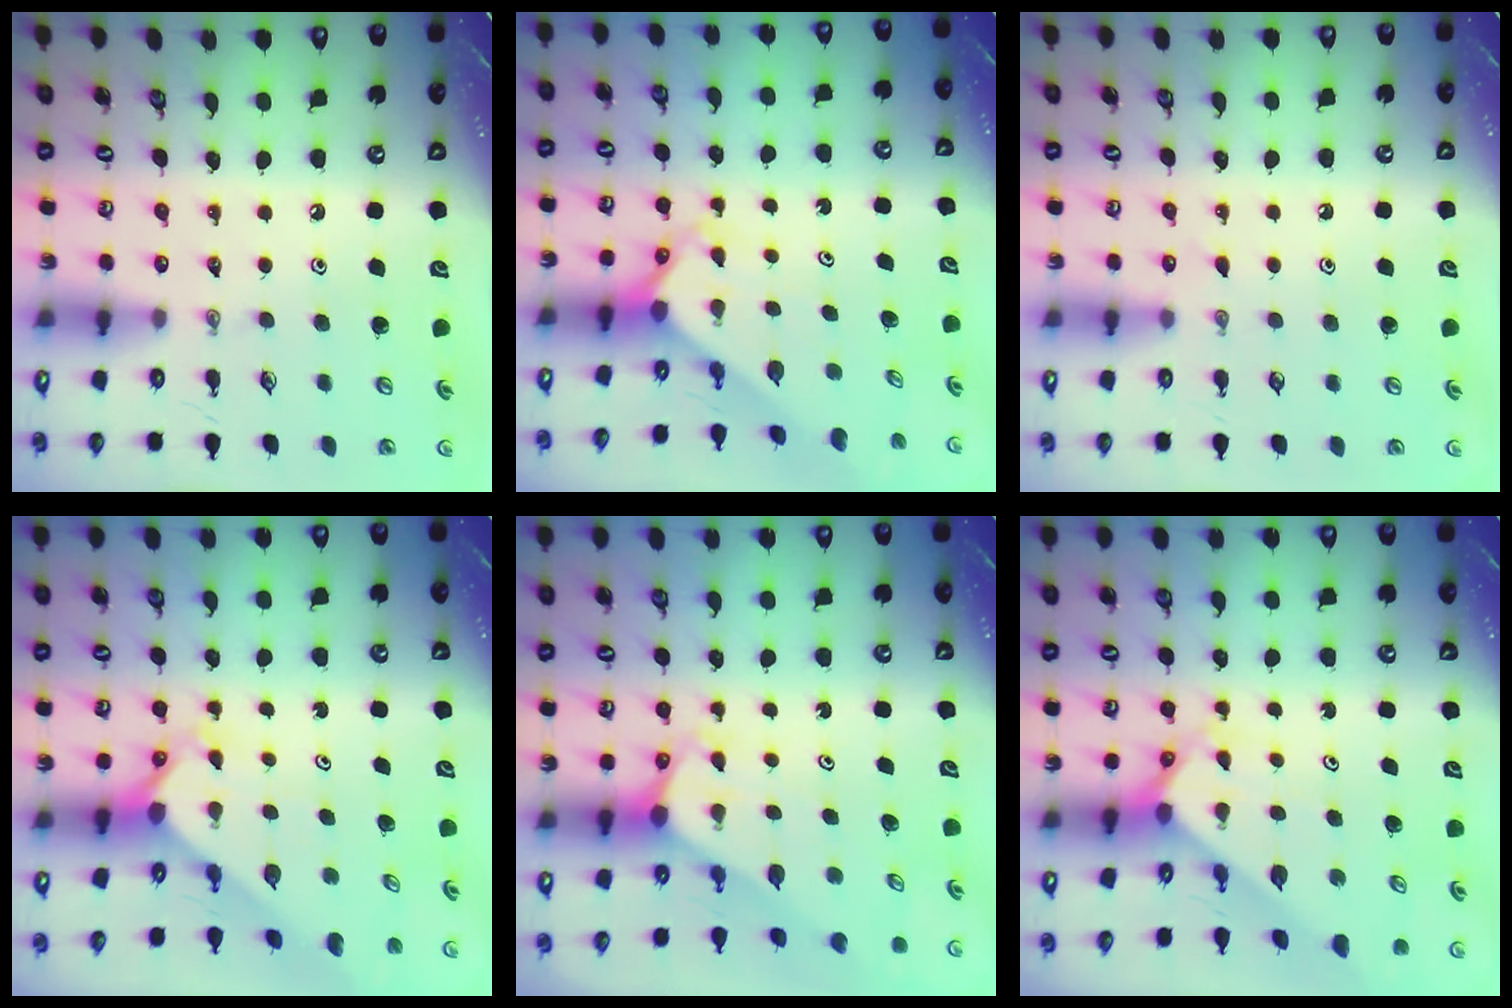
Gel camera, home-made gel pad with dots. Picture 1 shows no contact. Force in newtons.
{"total": 2.6, "press": 2.6, "slide": 0.1}
{"total": 3.2, "press": 3.2, "slide": 0.5}
{"total": 2.5, "press": 2.5, "slide": 0.2}
{"total": 3.1, "press": 3.1, "slide": 0.0}
{"total": 2.4, "press": 2.4, "slide": 0.3}